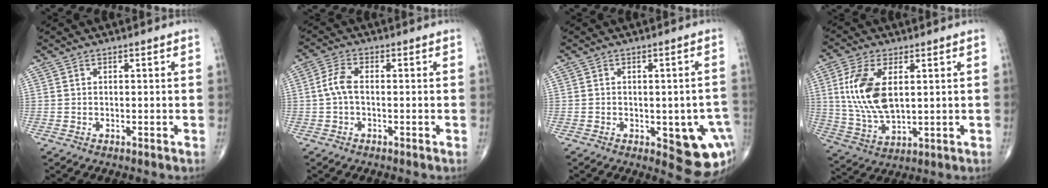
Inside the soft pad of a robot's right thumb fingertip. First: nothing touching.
{"total": 3.7, "force": [-0.4, 1.8, 3.3], "torque": [-0.076, 0.009, -0.013]}
{"total": 11.3, "force": [-3.2, 5.0, 9.6], "torque": [-0.081, 0.005, -0.025]}
{"total": 12.8, "force": [2.7, 6.6, 10.7], "torque": [-0.223, -0.012, 0.061]}